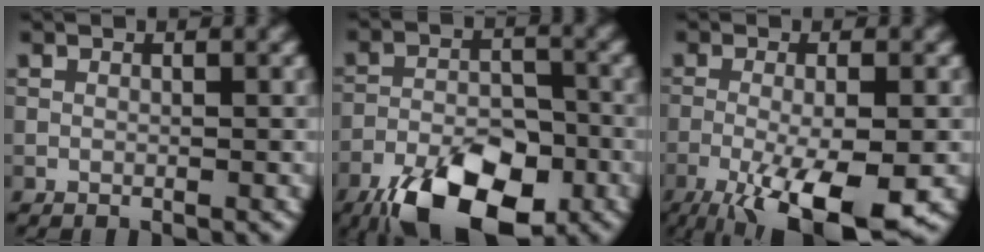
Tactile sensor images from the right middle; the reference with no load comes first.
{"total": 11.1, "force": [-7.0, 4.9, 7.1], "torque": [-0.126, -0.011, -0.124]}
{"total": 9.6, "force": [-4.3, 2.5, 8.2], "torque": [-0.145, -0.015, -0.067]}